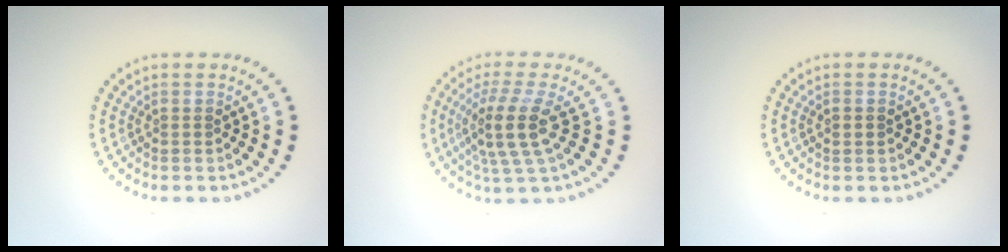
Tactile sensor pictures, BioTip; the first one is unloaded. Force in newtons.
{"total": 4.4, "press": 3.3, "slide": 2.9}
{"total": 0.9, "press": 0.9, "slide": 0.1}